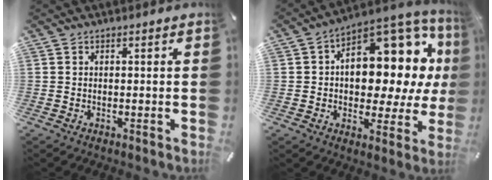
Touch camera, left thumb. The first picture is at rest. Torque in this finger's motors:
{"motor_torque": [2.52, 2.49, 0.66, -0.25, 0.19]}